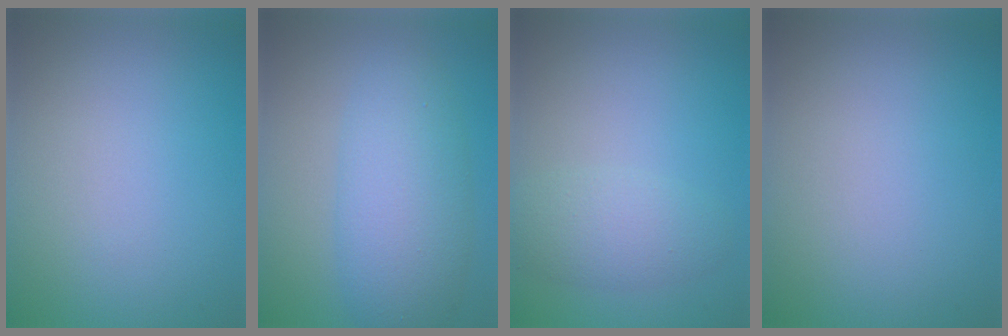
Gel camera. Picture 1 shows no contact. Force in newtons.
{"total": 6.1, "press": 6.1, "slide": 0.2}
{"total": 2.7, "press": 2.7, "slide": 0.1}
{"total": 0.0}